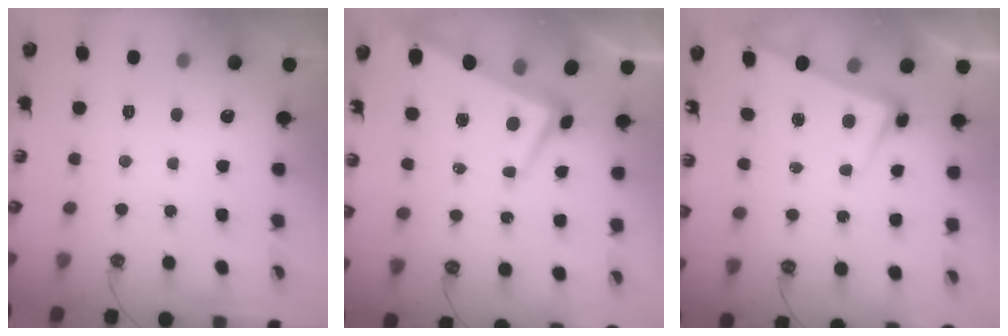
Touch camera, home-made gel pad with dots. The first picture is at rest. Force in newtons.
{"total": 1.1, "press": 0.6, "slide": 0.9}
{"total": 2.6, "press": 2.4, "slide": 1.1}